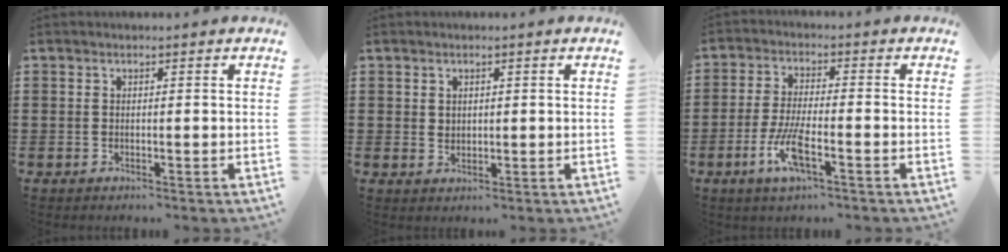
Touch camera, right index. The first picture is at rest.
{"total": 1.4, "force": [0.9, 0.9, 0.3], "torque": [-0.007, 0.004, 0.018]}
{"total": 6.6, "force": [-3.1, 1.4, 5.7], "torque": [-0.132, -0.018, -0.060]}